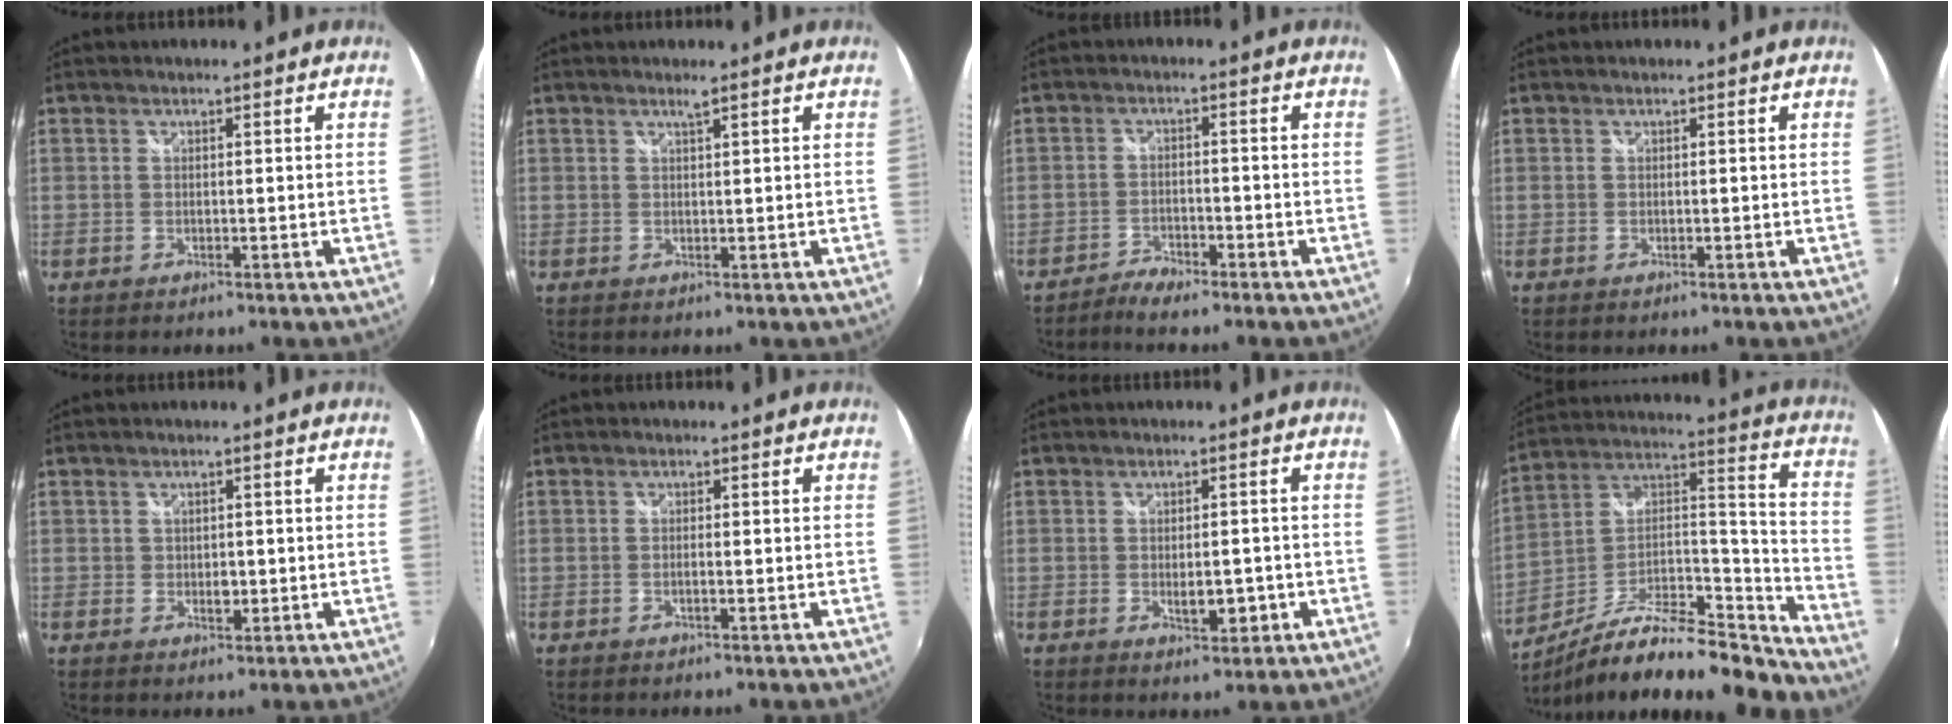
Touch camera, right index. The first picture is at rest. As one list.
[{"total": 0.9, "force": [0.7, -0.3, 0.6], "torque": [-0.008, -0.001, 0.011]}, {"total": 3.3, "force": [-3.1, 0.3, 0.9], "torque": [-0.034, -0.004, -0.062]}, {"total": 0.0}, {"total": 2.0, "force": [0.0, 1.6, 1.2], "torque": [-0.018, -0.001, 0.000]}, {"total": 0.8, "force": [-0.2, 0.1, 0.8], "torque": [-0.015, 0.001, -0.006]}, {"total": 4.5, "force": [-1.2, 2.1, 3.8], "torque": [-0.062, -0.008, -0.013]}, {"total": 20.0, "force": [-16.0, 4.0, 11.3], "torque": [-0.174, 0.014, -0.273]}]